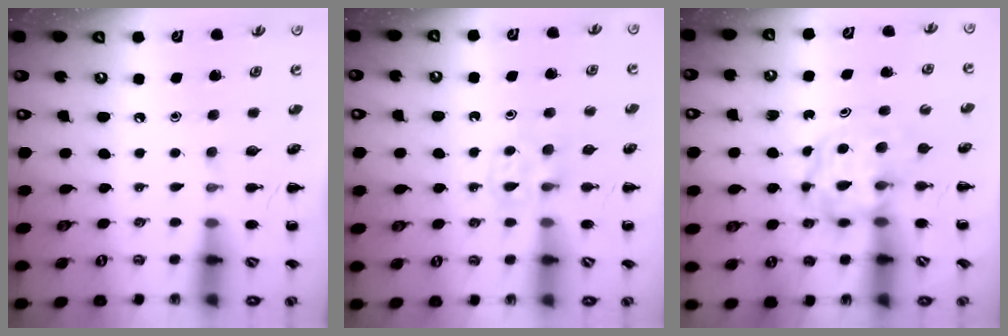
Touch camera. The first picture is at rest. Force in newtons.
{"total": 3.6, "press": 3.3, "slide": 1.3}
{"total": 4.0, "press": 4.0, "slide": 0.4}